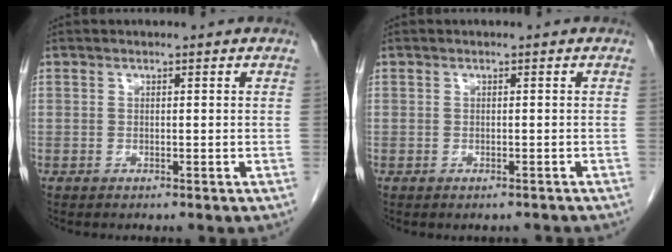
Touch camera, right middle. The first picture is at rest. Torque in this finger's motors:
{"motor_torque": [0.17, -0.16, 0.01, 0.00]}